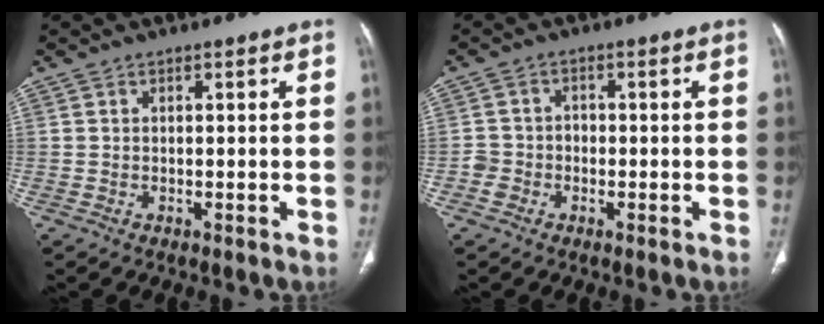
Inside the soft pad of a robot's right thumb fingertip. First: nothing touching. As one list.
[{"total": 3.0, "force": [-1.3, 2.7, 0.5], "torque": [0.004, 0.019, -0.032]}]